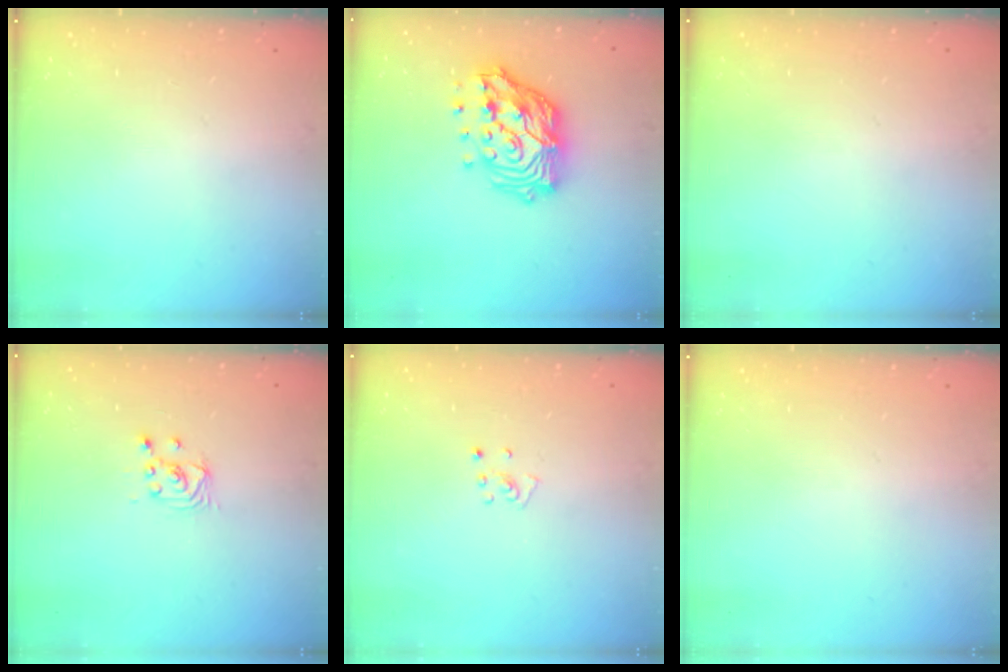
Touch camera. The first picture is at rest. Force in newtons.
{"total": 17.9, "press": 17.8, "slide": 1.7}
{"total": 0.0}
{"total": 2.5, "press": 2.5, "slide": 0.2}
{"total": 3.7, "press": 3.7, "slide": 0.3}
{"total": 0.0}